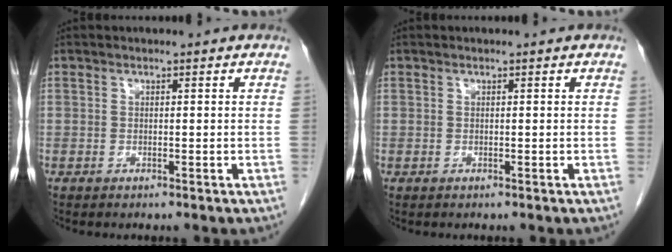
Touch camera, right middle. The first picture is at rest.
{"total": 0.0}